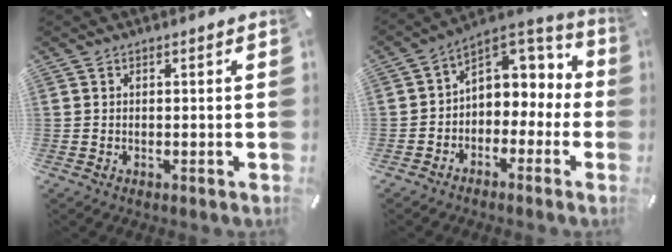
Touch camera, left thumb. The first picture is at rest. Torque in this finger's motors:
{"motor_torque": [-0.44, 1.24, 0.48, 0.35, 0.07]}